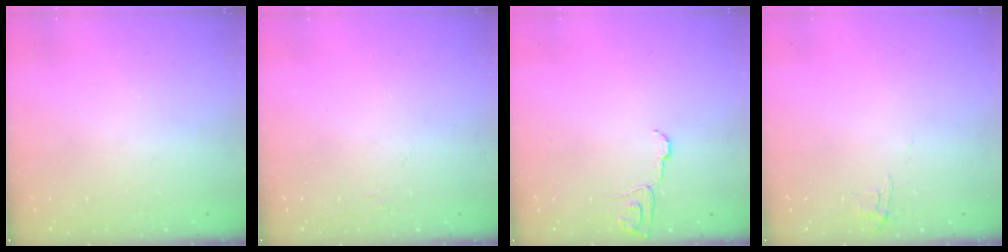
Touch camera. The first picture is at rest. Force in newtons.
{"total": 3.9, "press": 3.9, "slide": 0.3}
{"total": 6.6, "press": 6.6, "slide": 0.5}
{"total": 3.8, "press": 3.7, "slide": 0.7}